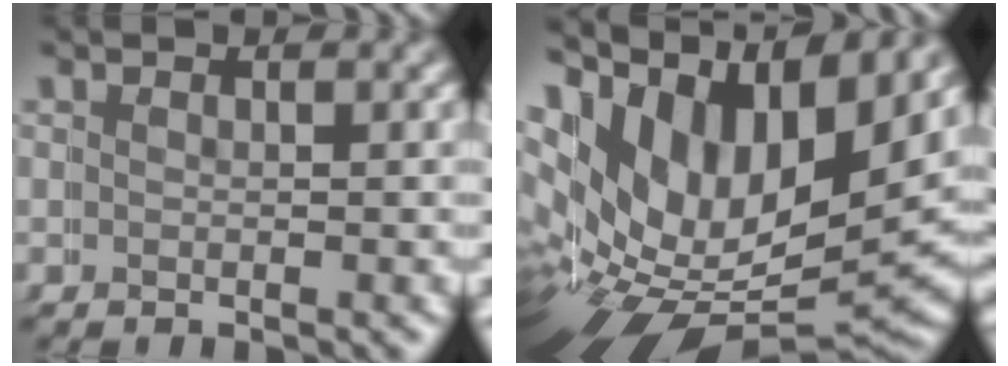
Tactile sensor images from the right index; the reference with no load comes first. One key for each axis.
{"total": 14.8, "fx": 2.1, "fy": 9.9, "fz": 10.9, "tx": -0.216, "ty": -0.037, "tz": 0.051}